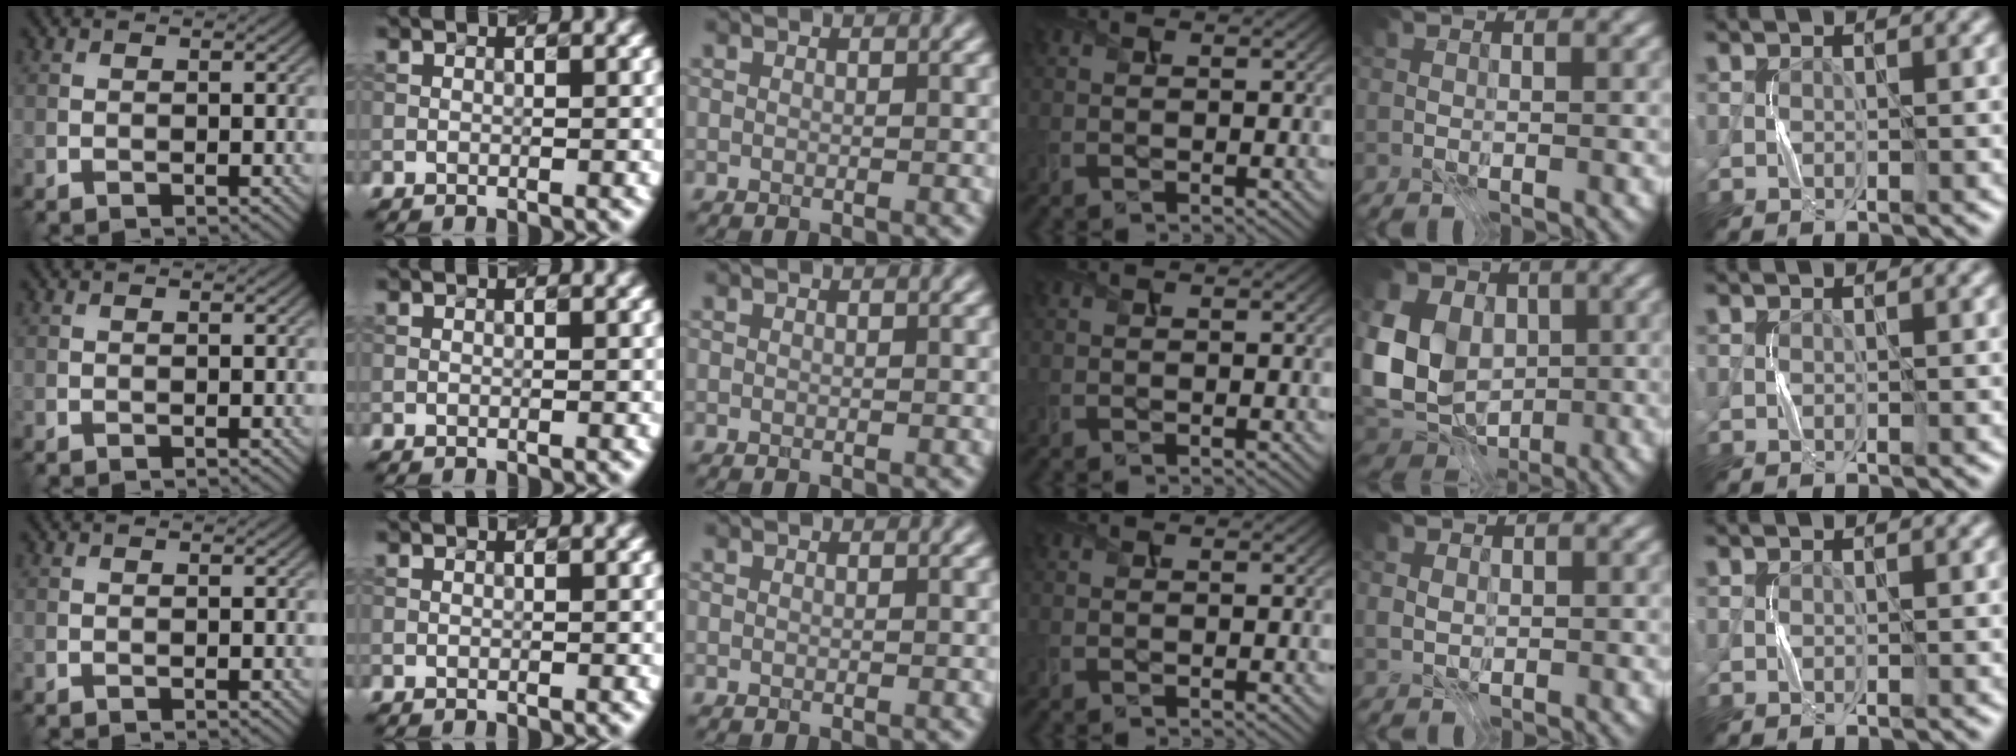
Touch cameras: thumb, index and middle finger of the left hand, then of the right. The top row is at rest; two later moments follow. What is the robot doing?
{"motion": "press", "object": "calculator"}